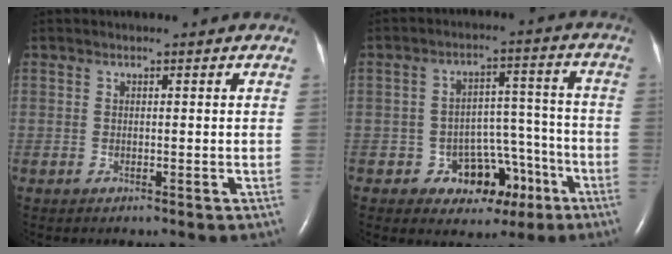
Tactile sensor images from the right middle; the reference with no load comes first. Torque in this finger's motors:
{"motor_torque": [0.15, -0.19, 0.23, 0.04]}